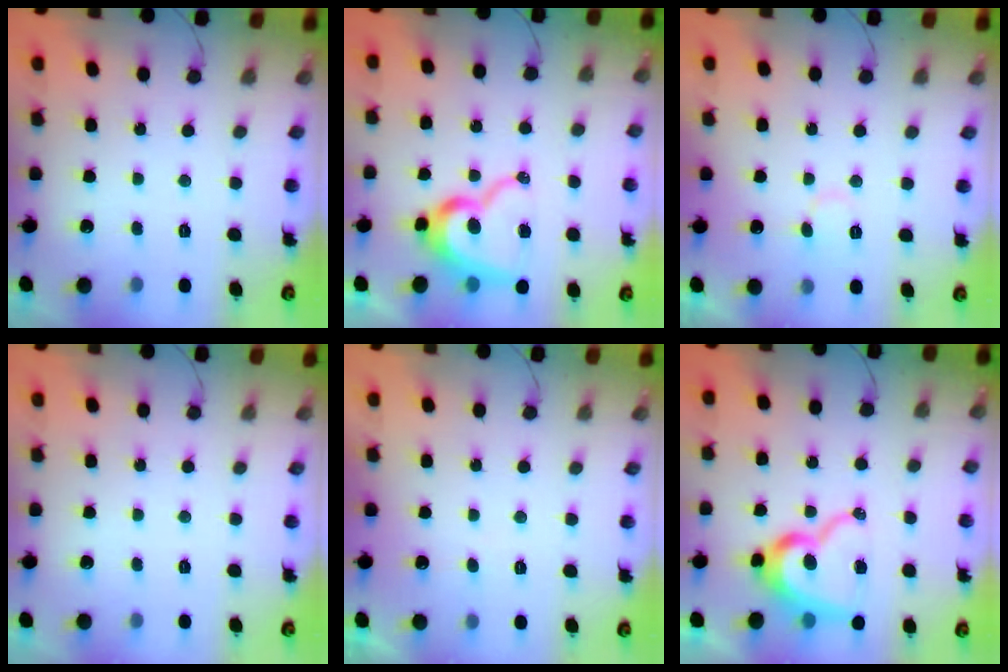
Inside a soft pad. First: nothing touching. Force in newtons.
{"total": 15.5, "press": 15.4, "slide": 1.6}
{"total": 6.5, "press": 6.5, "slide": 0.7}
{"total": 0.0}
{"total": 3.7, "press": 3.7, "slide": 0.3}
{"total": 15.5, "press": 15.4, "slide": 1.6}